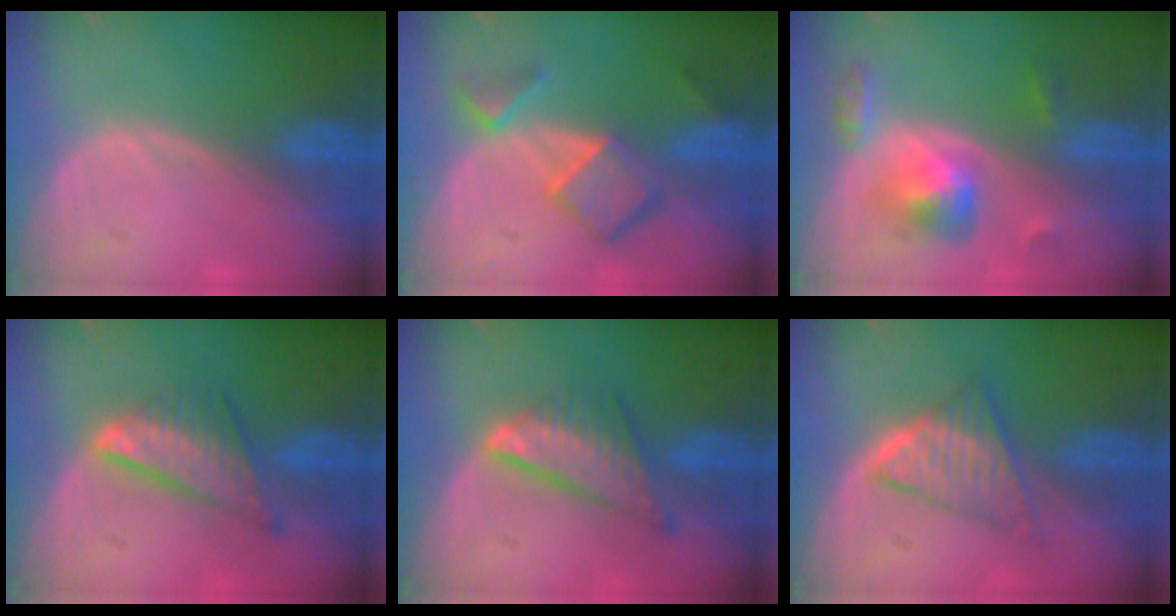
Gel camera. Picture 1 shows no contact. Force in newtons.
{"total": 7.2, "press": 6.2, "slide": 3.6}
{"total": 6.0, "press": 5.3, "slide": 2.8}
{"total": 7.6, "press": 6.6, "slide": 3.7}
{"total": 7.6, "press": 6.6, "slide": 3.7}
{"total": 5.9, "press": 5.6, "slide": 1.7}